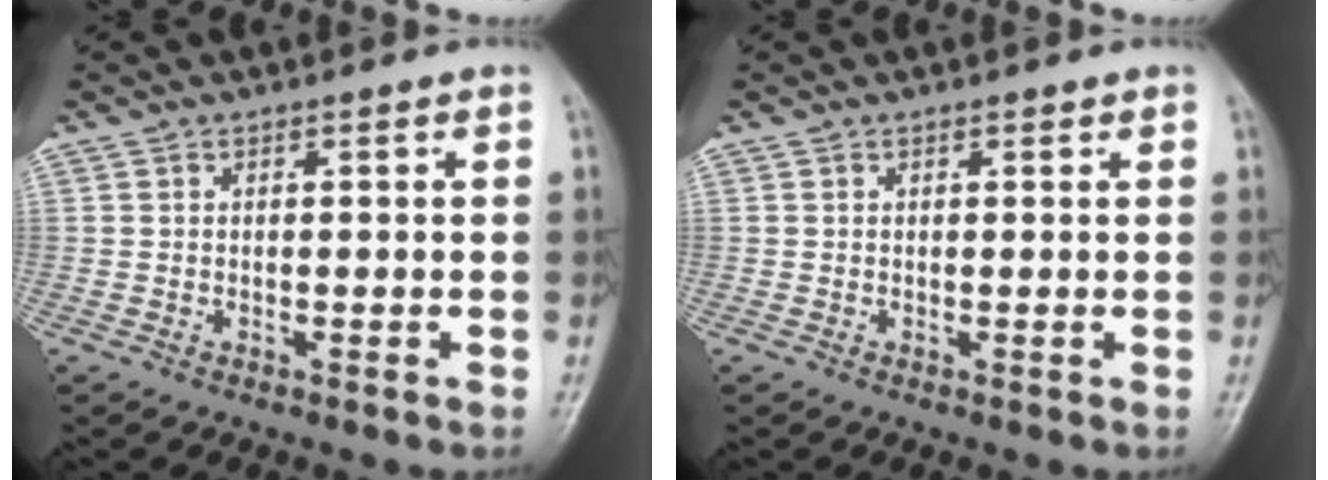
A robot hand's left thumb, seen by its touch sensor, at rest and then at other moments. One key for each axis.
{"total": 0.7, "fx": 0.5, "fy": 0.3, "fz": 0.3, "tx": -0.005, "ty": -0.003, "tz": 0.005}